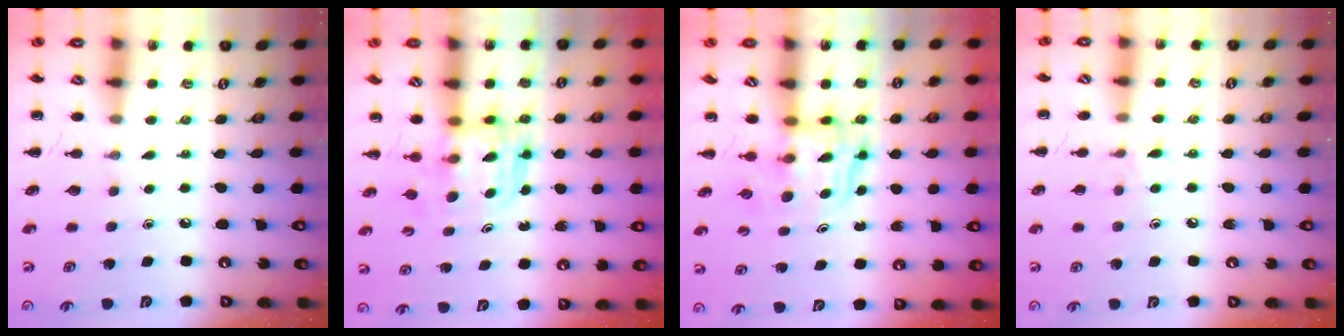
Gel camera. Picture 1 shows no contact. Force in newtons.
{"total": 3.6, "press": 3.6, "slide": 0.2}
{"total": 3.4, "press": 3.4, "slide": 0.2}
{"total": 7.0, "press": 6.7, "slide": 2.0}